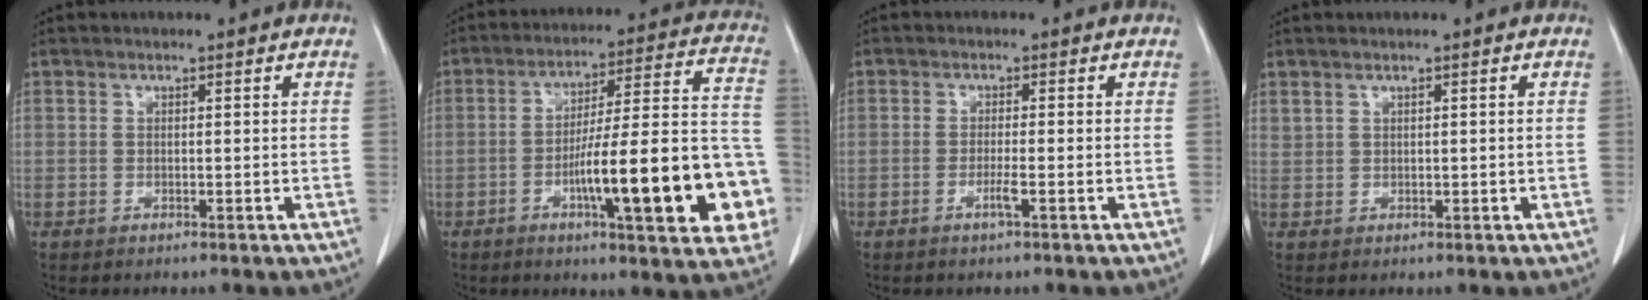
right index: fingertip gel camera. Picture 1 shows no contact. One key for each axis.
{"total": 21.6, "fx": -6.6, "fy": 3.2, "fz": 20.3, "tx": -0.223, "ty": 0.027, "tz": -0.083}
{"total": 1.9, "fx": -0.9, "fy": -0.2, "fz": 1.7, "tx": -0.035, "ty": -0.003, "tz": -0.016}
{"total": 1.0, "fx": 0.9, "fy": 0.4, "fz": 0.2, "tx": -0.002, "ty": 0.006, "tz": 0.022}